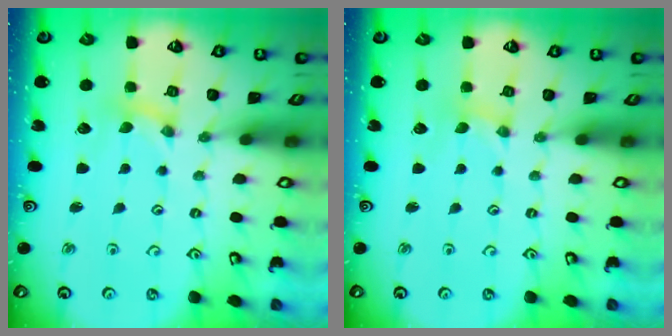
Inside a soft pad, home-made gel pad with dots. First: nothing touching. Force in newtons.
{"total": 0.0}